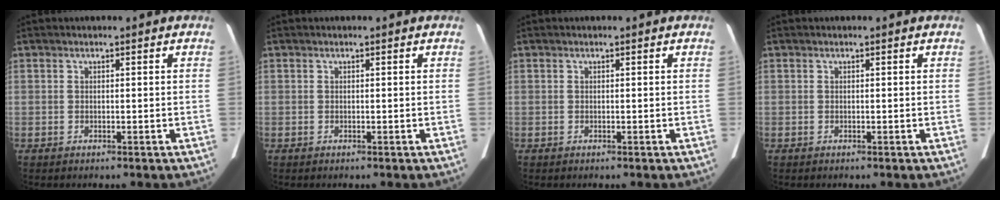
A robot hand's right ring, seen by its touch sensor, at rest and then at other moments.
{"total": 0.0}
{"total": 0.0}
{"total": 0.0}